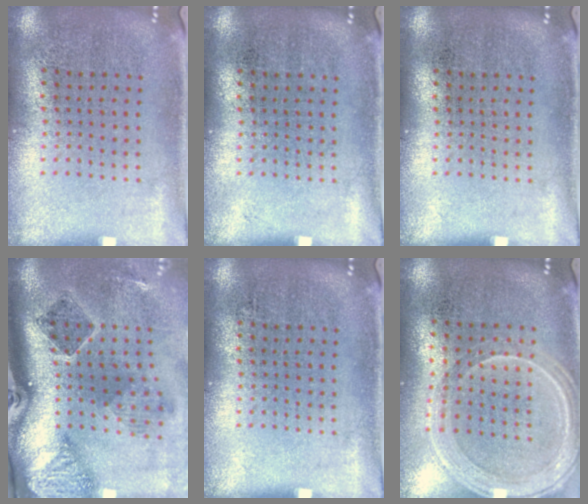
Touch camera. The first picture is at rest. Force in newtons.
{"total": 0.0}
{"total": 0.0}
{"total": 2.9, "press": 1.9, "slide": 2.2}
{"total": 0.0}
{"total": 1.2, "press": 1.2, "slide": 0.2}